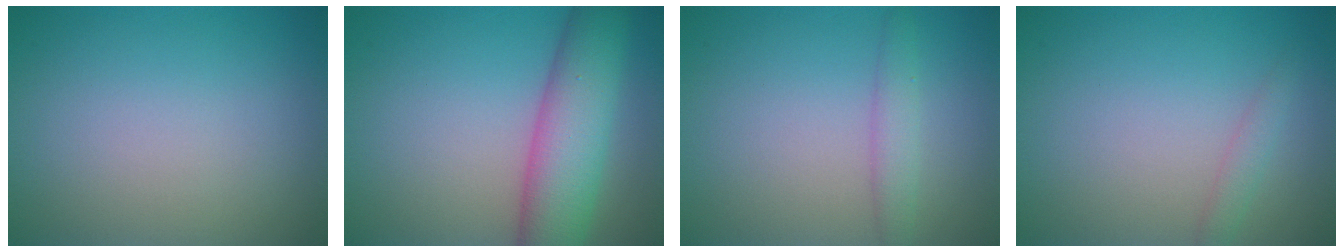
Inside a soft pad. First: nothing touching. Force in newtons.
{"total": 7.7, "press": 7.6, "slide": 0.3}
{"total": 1.9, "press": 1.9, "slide": 0.1}
{"total": 1.2, "press": 1.2, "slide": 0.2}